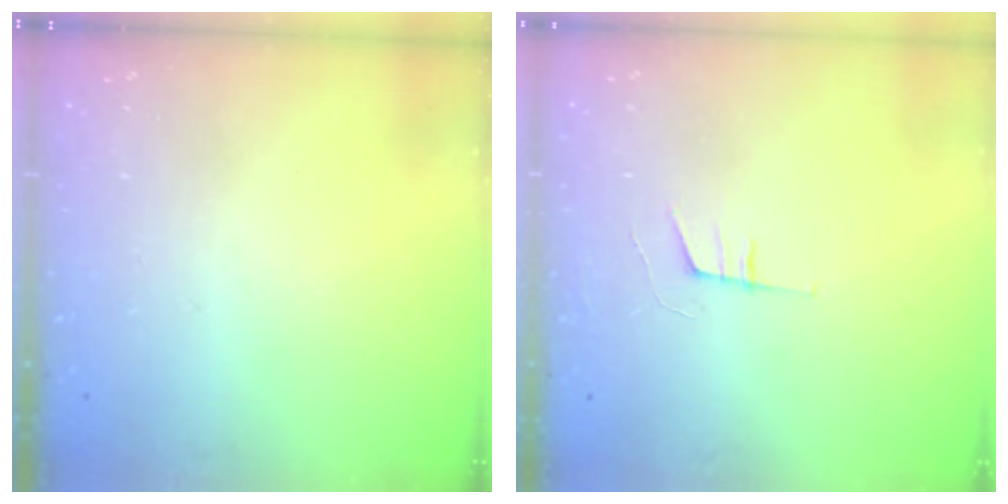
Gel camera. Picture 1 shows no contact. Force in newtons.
{"total": 6.1, "press": 5.2, "slide": 3.1}